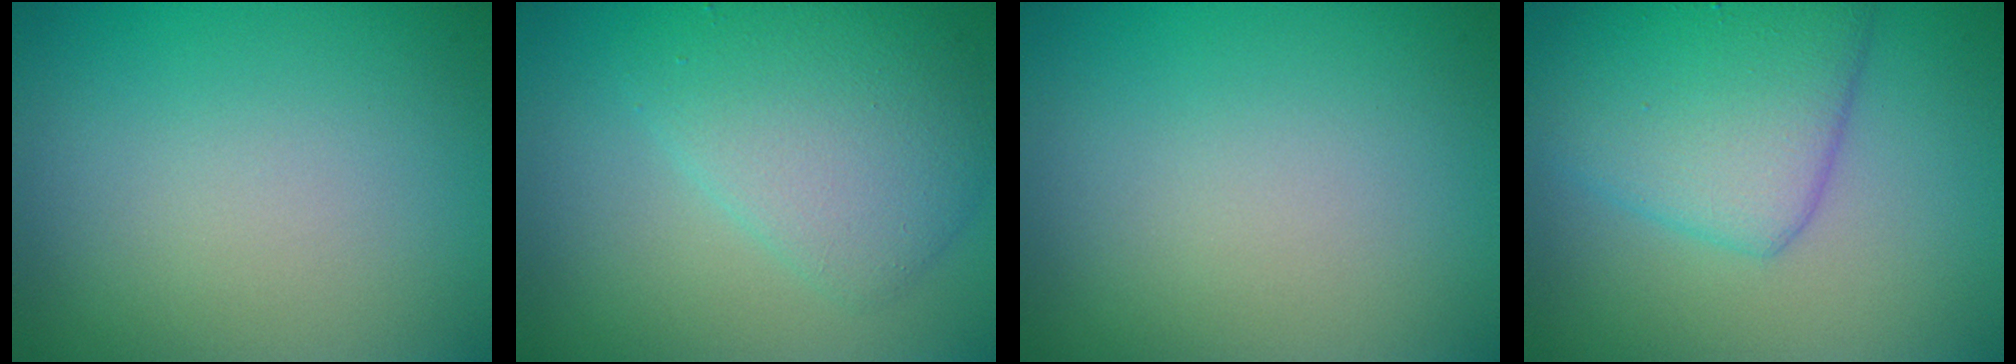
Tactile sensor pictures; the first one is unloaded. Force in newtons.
{"total": 4.9, "press": 4.9, "slide": 0.3}
{"total": 0.0}
{"total": 5.9, "press": 5.8, "slide": 0.3}